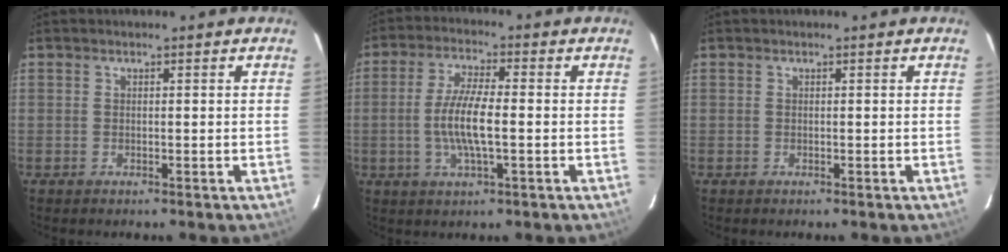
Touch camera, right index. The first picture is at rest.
{"total": 8.2, "force": [-1.2, 1.7, 7.9], "torque": [-0.160, -0.004, -0.027]}
{"total": 0.0}